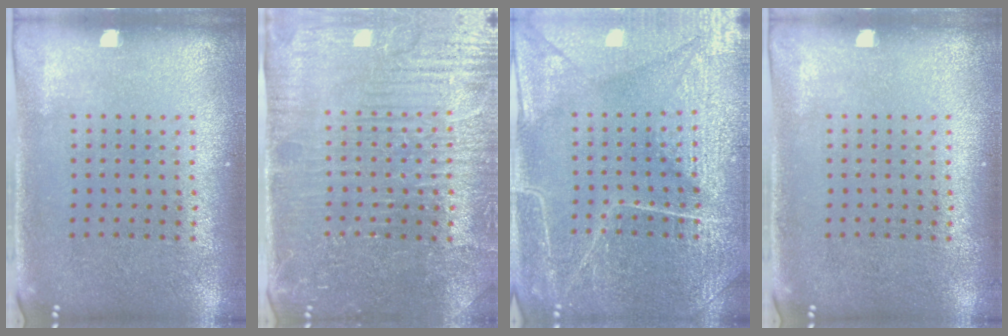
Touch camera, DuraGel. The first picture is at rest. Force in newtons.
{"total": 4.7, "press": 4.6, "slide": 1.3}
{"total": 4.1, "press": 4.1, "slide": 0.4}
{"total": 0.0}